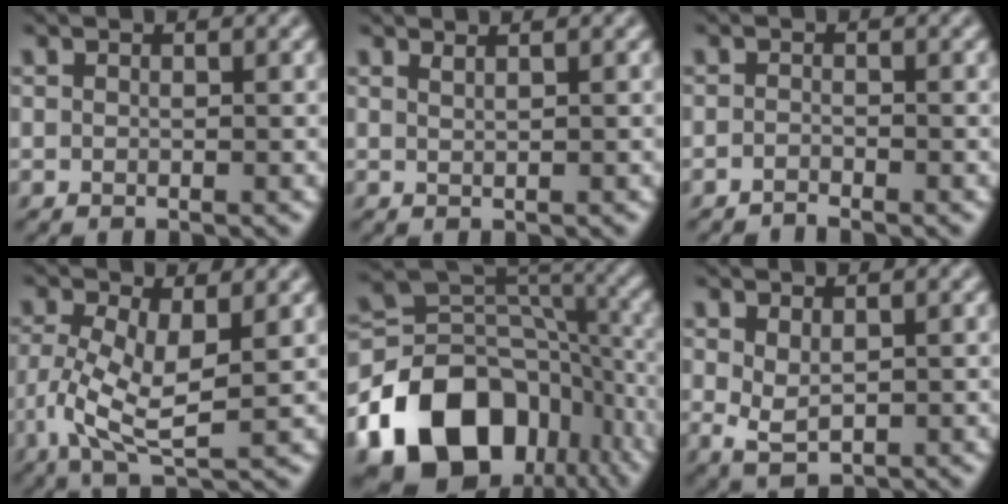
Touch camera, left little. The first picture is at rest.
{"total": 0.6, "force": [0.5, -0.1, 0.3], "torque": [-0.005, 0.002, 0.010]}
{"total": 1.0, "force": [-1.0, 0.0, 0.1], "torque": [-0.001, 0.003, -0.022]}
{"total": 6.2, "force": [-0.5, 2.4, 5.7], "torque": [-0.127, -0.004, -0.008]}
{"total": 16.3, "force": [-8.7, 11.3, 7.9], "torque": [-0.160, 0.007, -0.146]}
{"total": 2.0, "force": [0.2, 1.1, 1.6], "torque": [-0.037, -0.002, 0.010]}